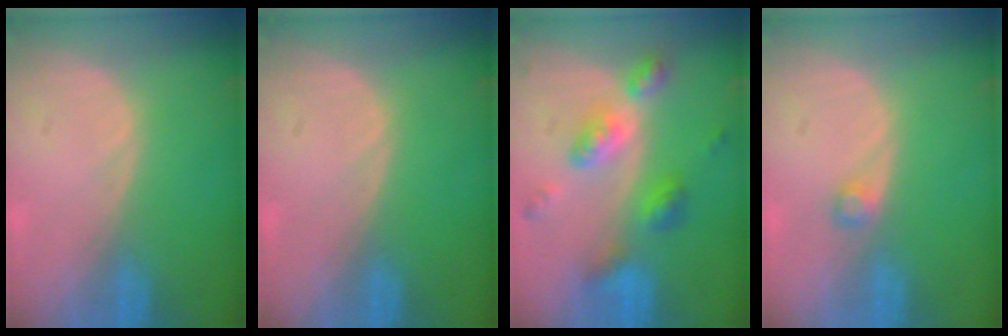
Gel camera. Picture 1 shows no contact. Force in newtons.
{"total": 0.0}
{"total": 7.2, "press": 7.2, "slide": 0.6}
{"total": 1.5, "press": 1.4, "slide": 0.2}